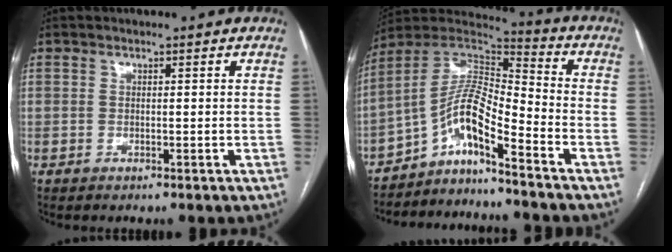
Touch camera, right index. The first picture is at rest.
{"total": 10.9, "force": [-6.7, 1.3, 8.4], "torque": [-0.165, 0.027, -0.122]}